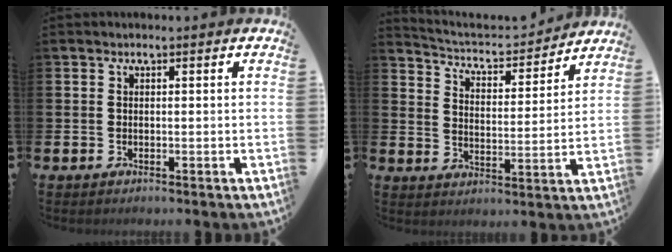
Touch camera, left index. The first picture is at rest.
{"total": 5.3, "force": [5.0, 1.3, 0.8], "torque": [-0.042, -0.045, 0.081]}